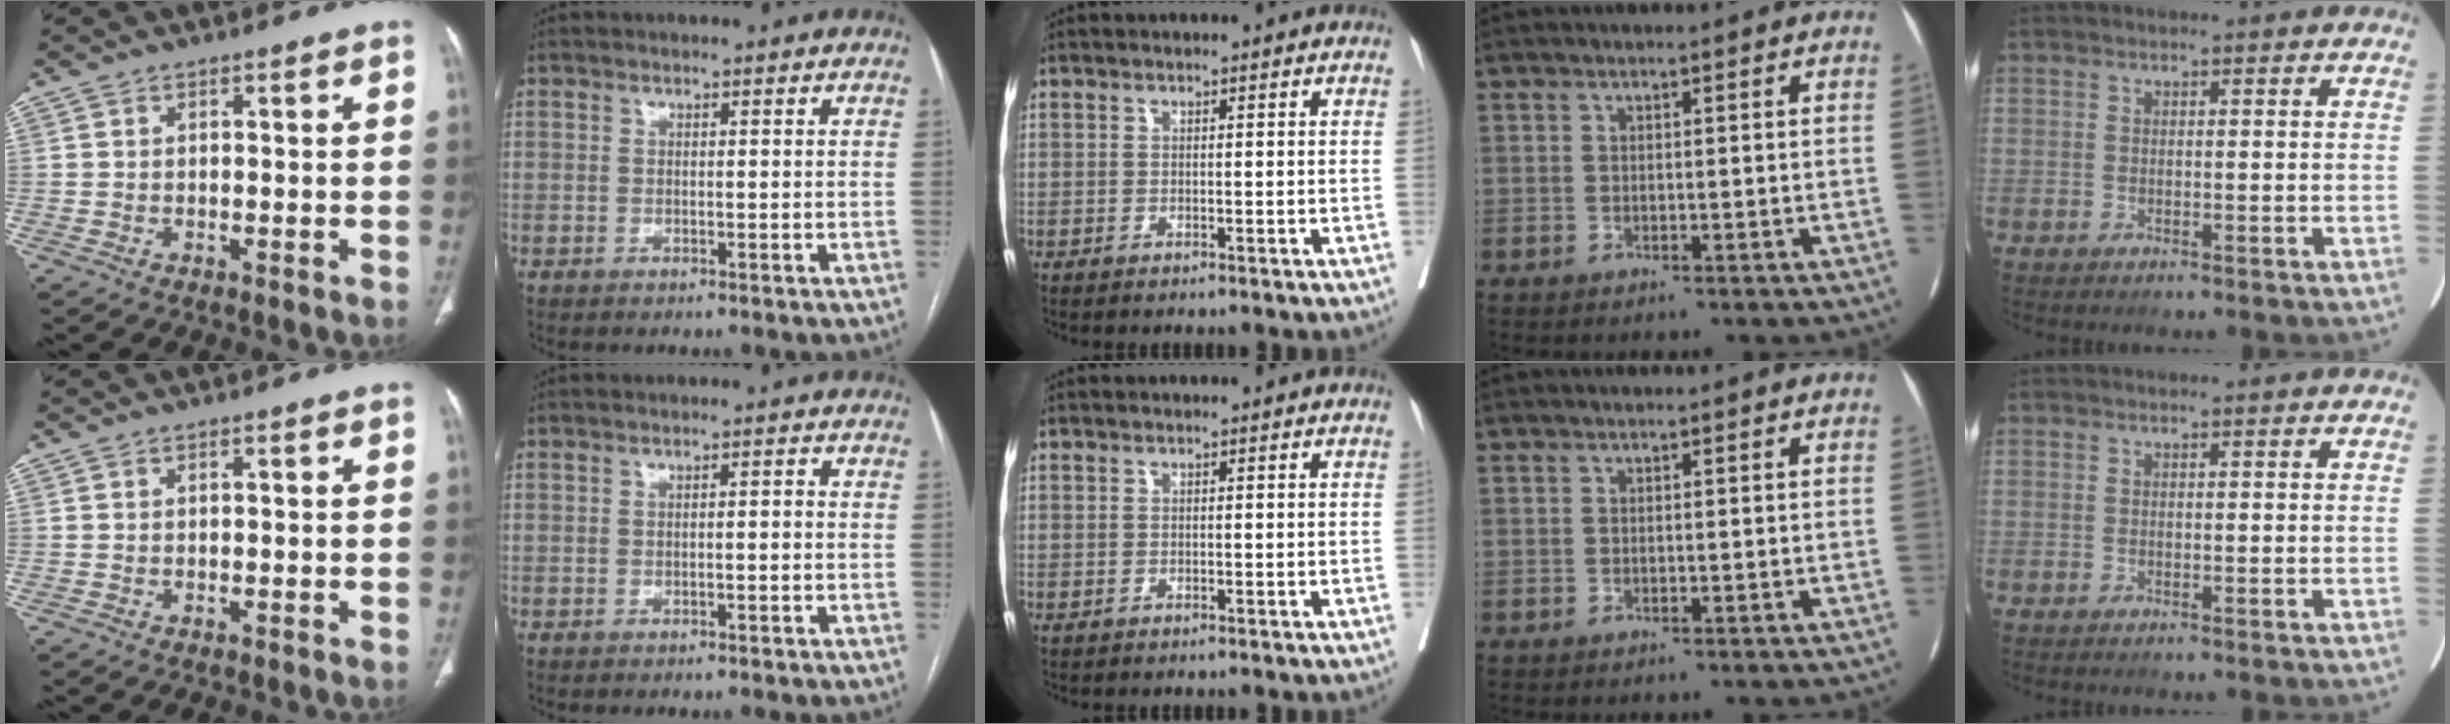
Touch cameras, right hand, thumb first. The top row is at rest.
{"thumb": {"total": 0.6, "force": [0.2, 0.3, 0.5], "torque": [-0.008, 0.000, 0.005]}, "index": {"total": 0.9, "force": [-0.2, 0.2, 0.8], "torque": [-0.013, 0.002, -0.001]}}